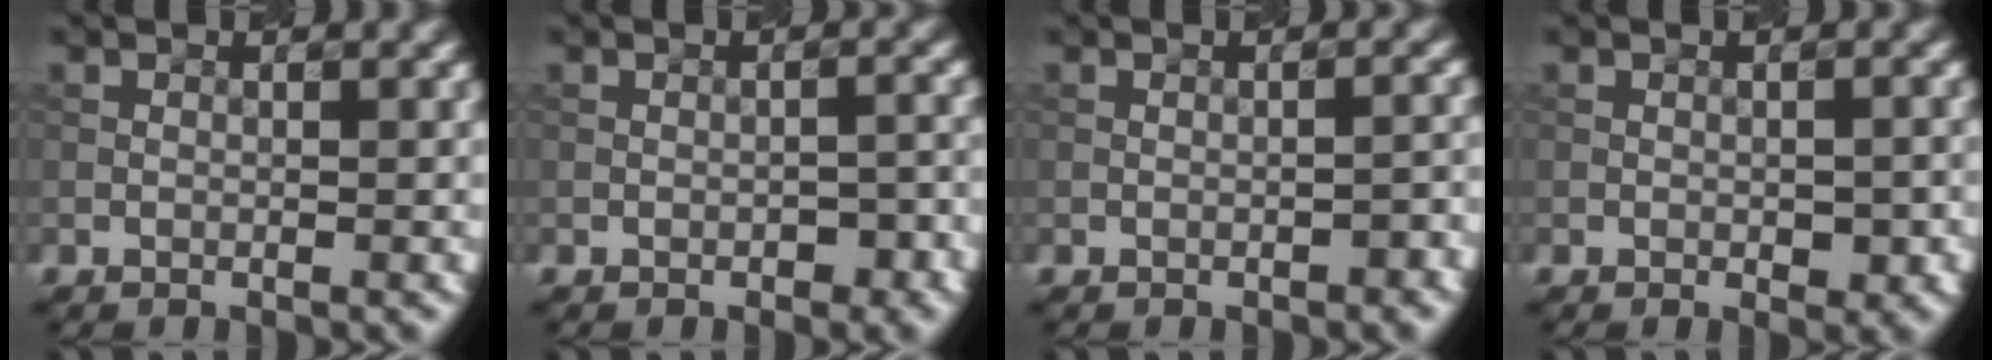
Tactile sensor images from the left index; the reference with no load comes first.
{"total": 1.9, "force": [-1.0, 0.8, 1.4], "torque": [-0.019, 0.006, -0.014]}
{"total": 1.6, "force": [-0.9, 0.4, 1.2], "torque": [-0.020, 0.007, -0.011]}
{"total": 2.2, "force": [-0.8, 1.0, 1.9], "torque": [-0.026, 0.002, -0.010]}